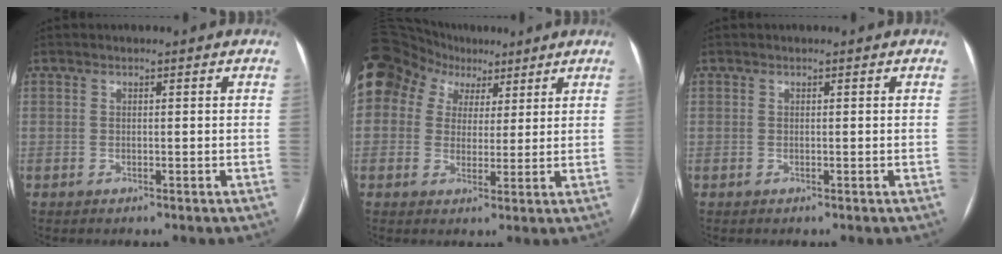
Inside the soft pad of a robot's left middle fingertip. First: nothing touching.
{"total": 22.6, "force": [11.8, 16.7, 9.5], "torque": [-0.304, 0.098, 0.226]}
{"total": 0.0}